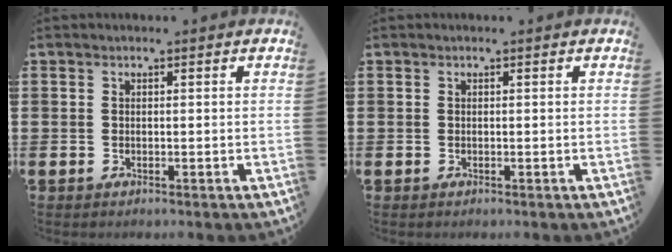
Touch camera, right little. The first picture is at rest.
{"total": 0.0}